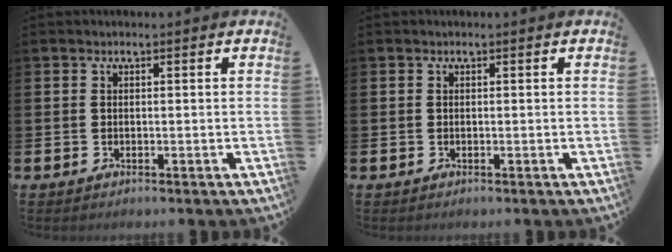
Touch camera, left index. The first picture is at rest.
{"total": 0.0}